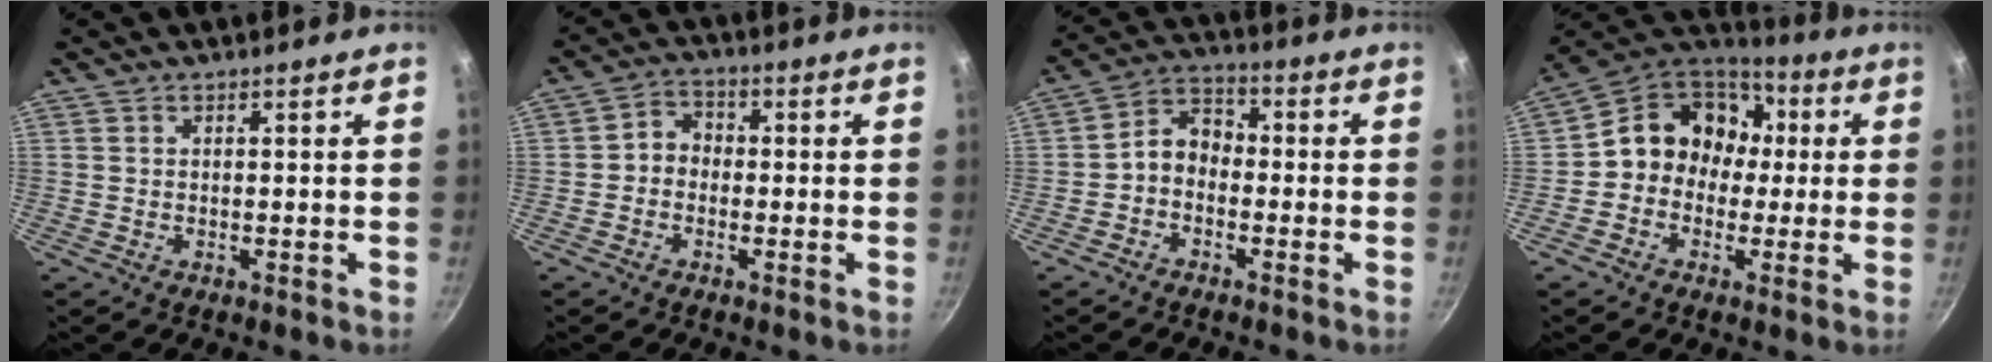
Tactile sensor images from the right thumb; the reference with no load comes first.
{"total": 4.2, "force": [-0.7, 3.6, 2.1], "torque": [-0.013, 0.016, -0.024]}
{"total": 5.8, "force": [-1.7, 4.3, 3.5], "torque": [-0.046, 0.036, -0.046]}
{"total": 13.5, "force": [0.7, 11.8, 6.6], "torque": [-0.059, 0.040, -0.012]}